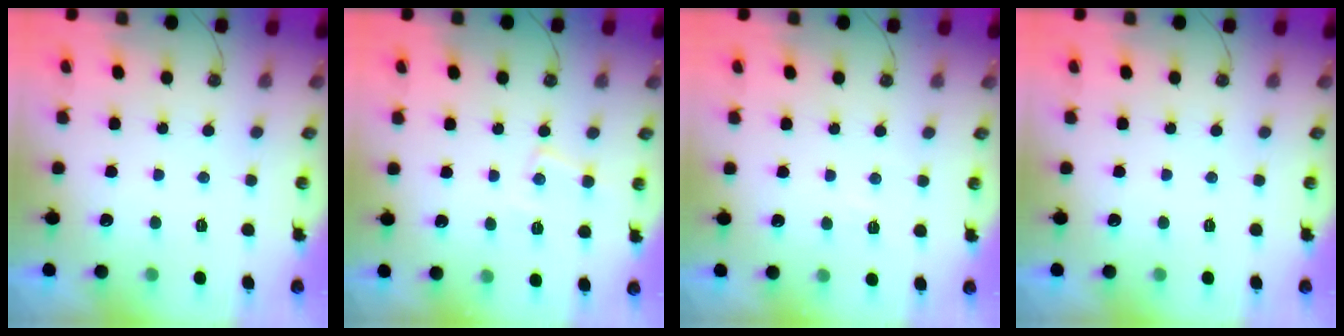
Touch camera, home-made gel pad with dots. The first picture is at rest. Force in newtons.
{"total": 8.5, "press": 8.5, "slide": 0.6}
{"total": 4.4, "press": 4.4, "slide": 0.6}
{"total": 0.0}